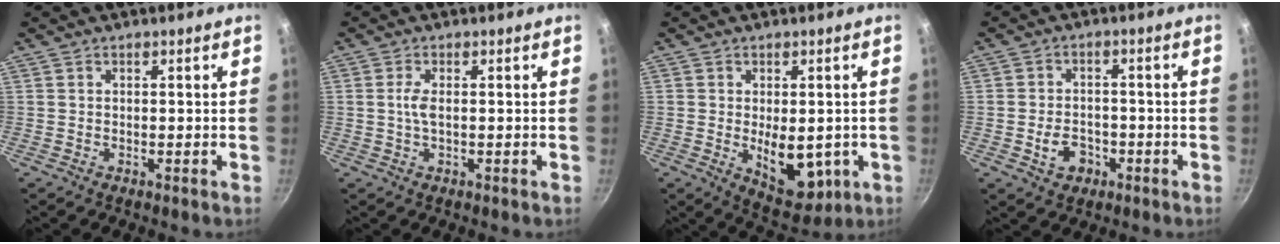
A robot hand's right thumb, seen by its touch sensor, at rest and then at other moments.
{"total": 2.4, "force": [0.1, 0.8, 2.3], "torque": [-0.057, 0.002, 0.000]}
{"total": 10.8, "force": [-1.6, 6.3, 8.6], "torque": [-0.094, -0.016, -0.003]}
{"total": 5.6, "force": [-2.1, 4.3, 3.0], "torque": [-0.034, 0.020, -0.030]}